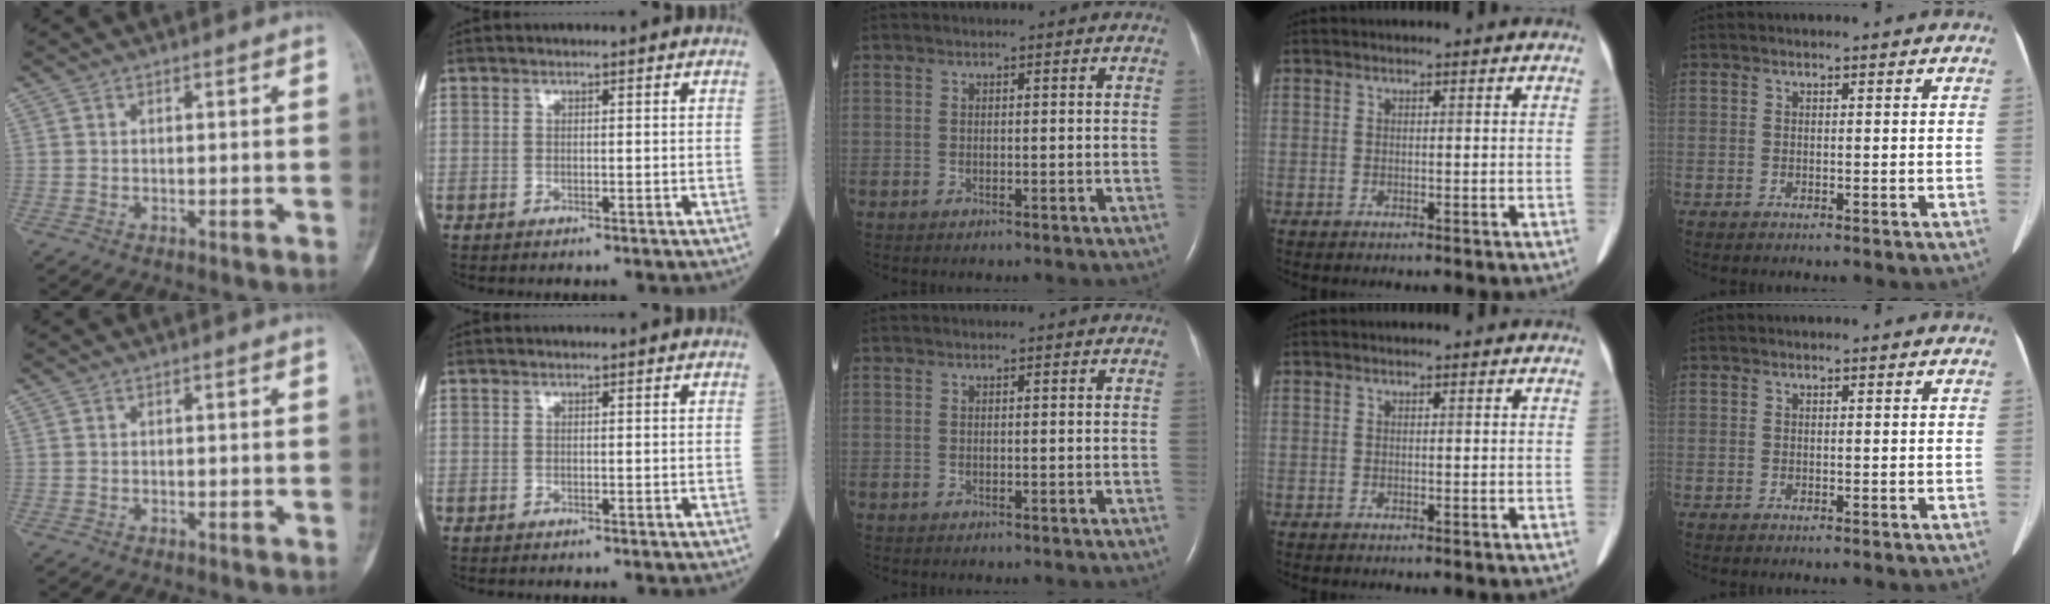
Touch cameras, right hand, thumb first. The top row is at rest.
{}